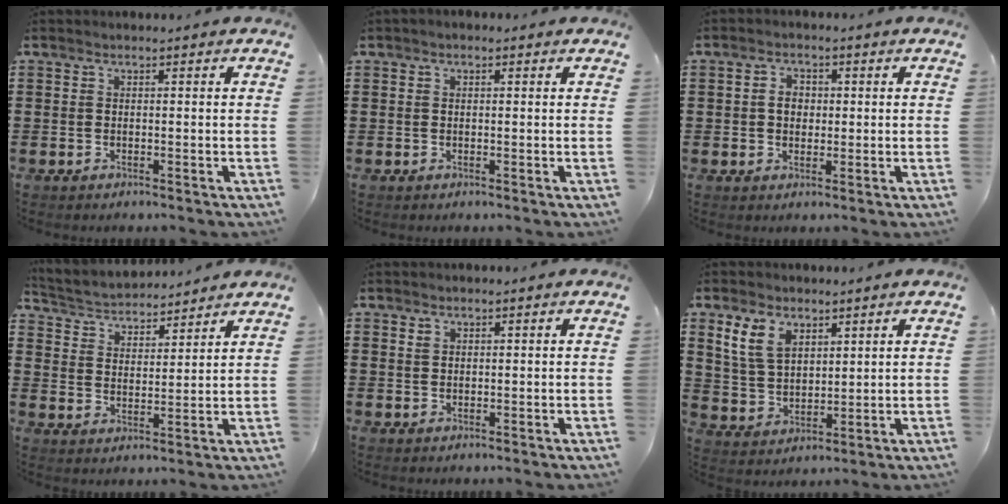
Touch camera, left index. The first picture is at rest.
{"total": 0.7, "force": [0.2, 0.5, 0.4], "torque": [-0.010, 0.006, 0.002]}
{"total": 3.1, "force": [0.2, 2.3, 2.0], "torque": [-0.038, 0.006, -0.001]}
{"total": 3.5, "force": [3.5, 0.8, -0.1], "torque": [-0.020, -0.023, 0.057]}
{"total": 1.0, "force": [0.6, 0.7, 0.3], "torque": [-0.010, 0.003, 0.013]}
{"total": 7.0, "force": [3.9, 4.3, 3.8], "torque": [-0.093, 0.015, 0.075]}